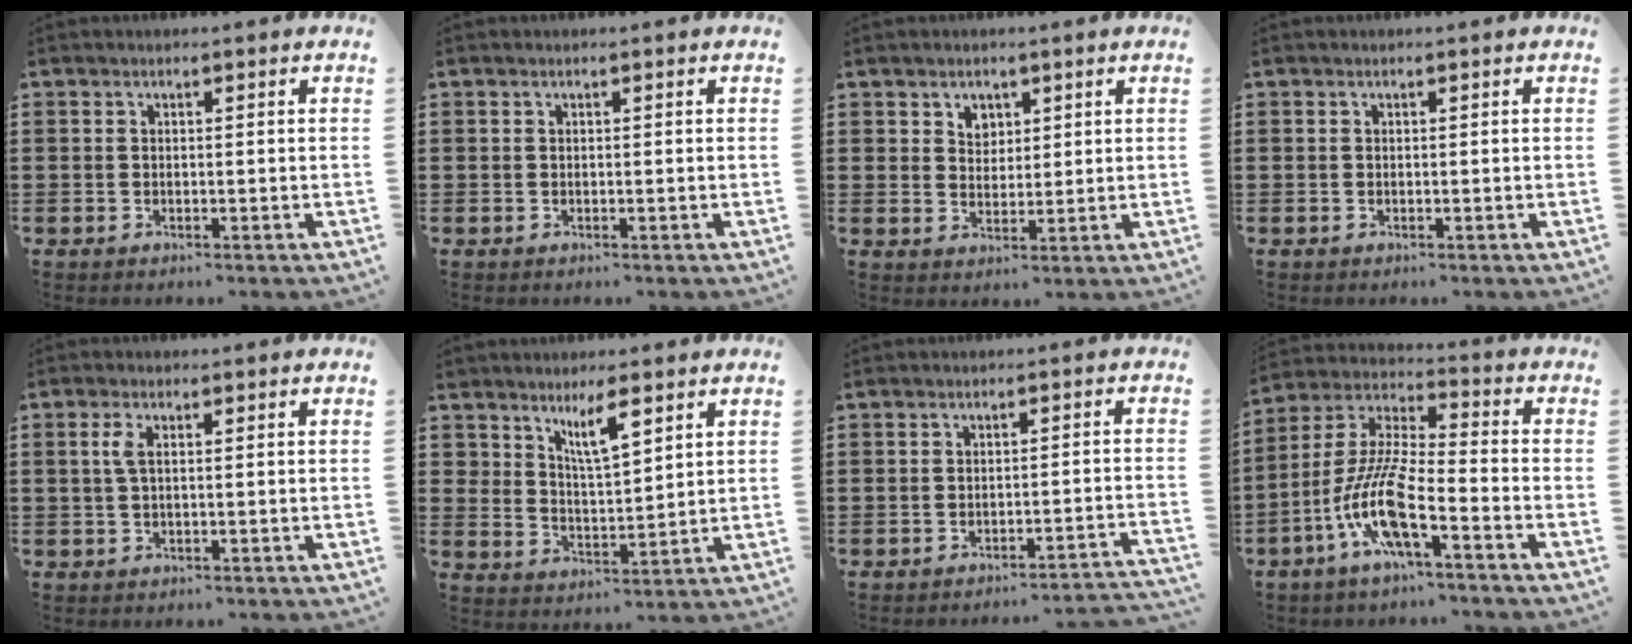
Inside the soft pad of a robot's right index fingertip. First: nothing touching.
{"total": 0.0}
{"total": 2.7, "force": [1.7, 2.1, 0.3], "torque": [-0.016, 0.011, 0.032]}
{"total": 0.0}
{"total": 2.2, "force": [0.4, 0.8, 2.1], "torque": [-0.050, 0.003, 0.001]}
{"total": 5.9, "force": [4.2, 1.5, 3.8], "torque": [-0.078, -0.005, 0.073]}
{"total": 2.3, "force": [-2.1, -0.3, 0.9], "torque": [-0.018, -0.003, -0.046]}
{"total": 11.2, "force": [-5.9, 1.7, 9.3], "torque": [-0.220, -0.020, -0.120]}